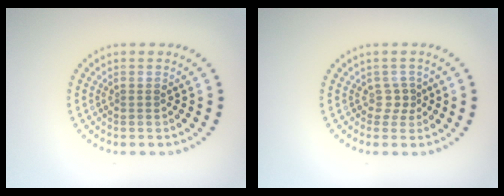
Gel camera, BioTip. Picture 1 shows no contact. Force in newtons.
{"total": 1.4, "press": 0.9, "slide": 1.1}